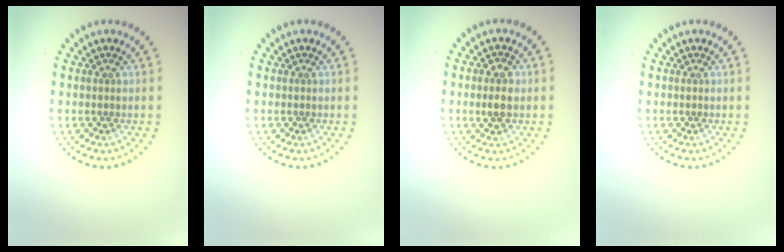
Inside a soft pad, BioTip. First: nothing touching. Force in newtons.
{"total": 0.0}
{"total": 2.1, "press": 2.1, "slide": 0.2}
{"total": 0.0}